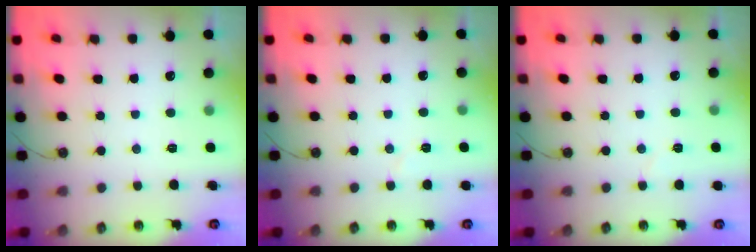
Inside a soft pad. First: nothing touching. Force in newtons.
{"total": 3.3, "press": 3.0, "slide": 1.5}
{"total": 3.7, "press": 2.6, "slide": 2.6}